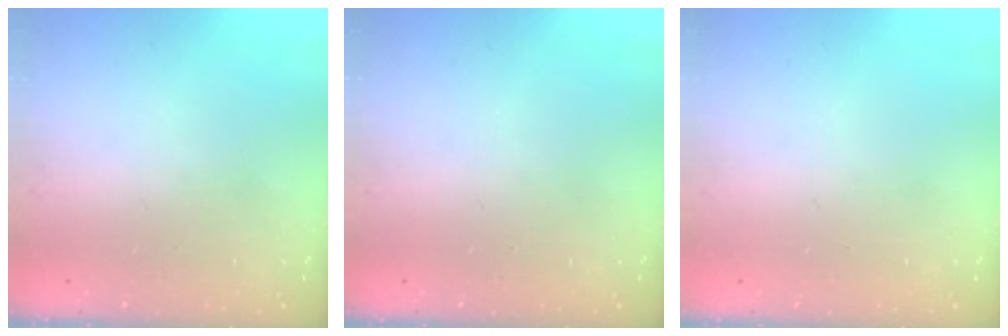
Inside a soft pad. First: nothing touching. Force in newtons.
{"total": 0.0}
{"total": 0.0}